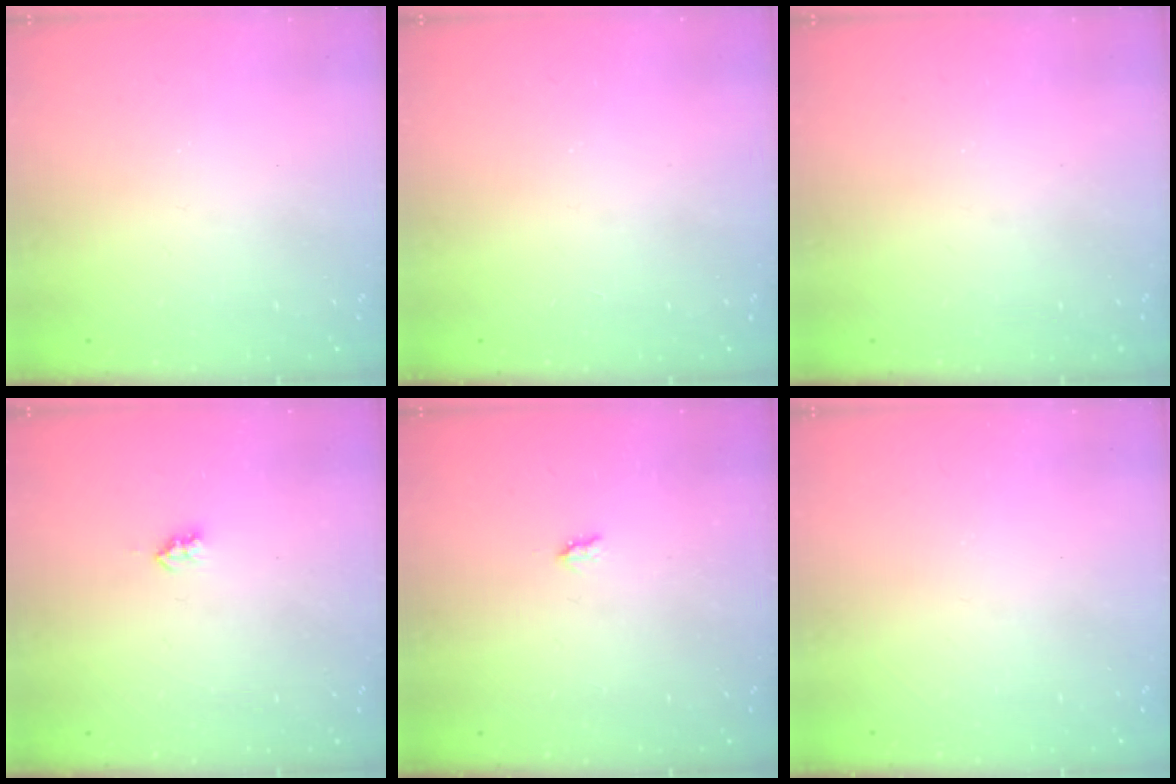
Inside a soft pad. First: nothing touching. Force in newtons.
{"total": 1.7, "press": 1.7, "slide": 0.2}
{"total": 0.0}
{"total": 2.6, "press": 2.5, "slide": 0.4}
{"total": 1.9, "press": 1.9, "slide": 0.3}
{"total": 0.0}